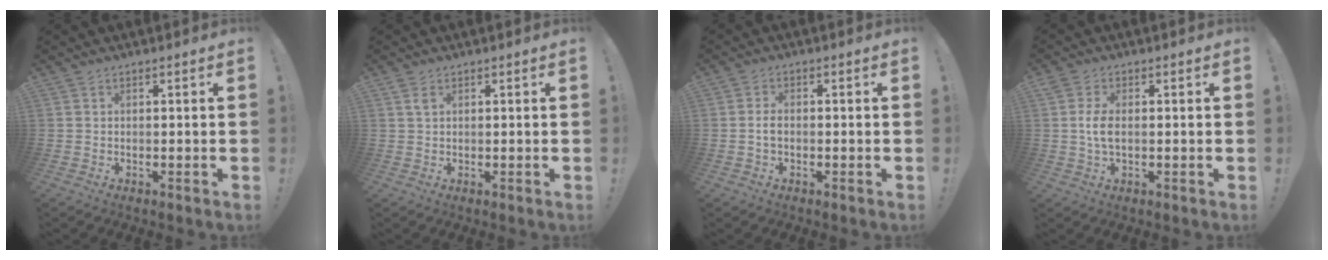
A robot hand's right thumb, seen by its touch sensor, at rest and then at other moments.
{"total": 1.9, "force": [1.0, 0.8, 1.4], "torque": [-0.030, 0.002, 0.017]}
{"total": 2.2, "force": [-0.4, 1.3, 1.8], "torque": [-0.030, 0.007, -0.008]}
{"total": 4.9, "force": [0.2, 2.6, 4.1], "torque": [-0.078, -0.001, -0.002]}